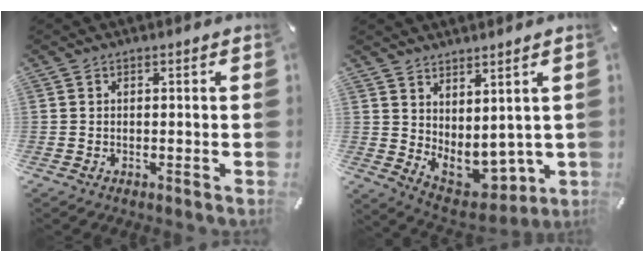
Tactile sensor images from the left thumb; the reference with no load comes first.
{"total": 5.9, "force": [2.1, 4.6, 3.0], "torque": [-0.040, -0.055, 0.053]}